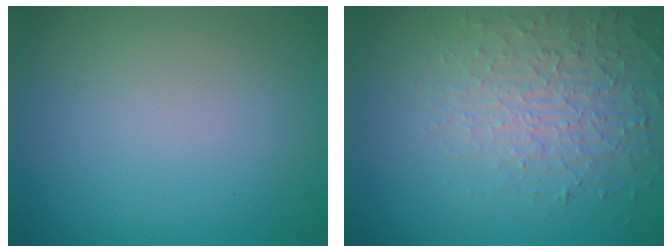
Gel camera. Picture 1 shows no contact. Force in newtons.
{"total": 3.9, "press": 3.5, "slide": 1.8}